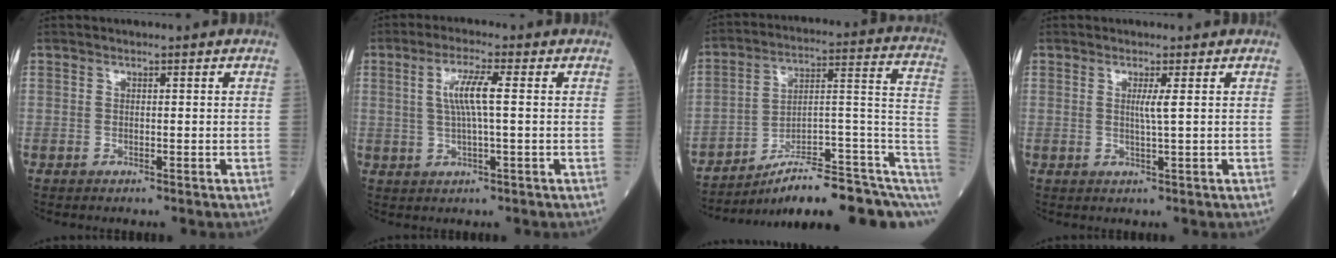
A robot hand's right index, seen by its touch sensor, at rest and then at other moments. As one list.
[{"total": 5.4, "force": [1.0, 0.1, 5.3], "torque": [-0.105, 0.006, 0.022]}, {"total": 18.7, "force": [-11.8, 3.7, 14.0], "torque": [-0.128, 0.067, -0.165]}, {"total": 1.8, "force": [0.5, -0.5, 1.7], "torque": [-0.037, -0.004, 0.011]}]